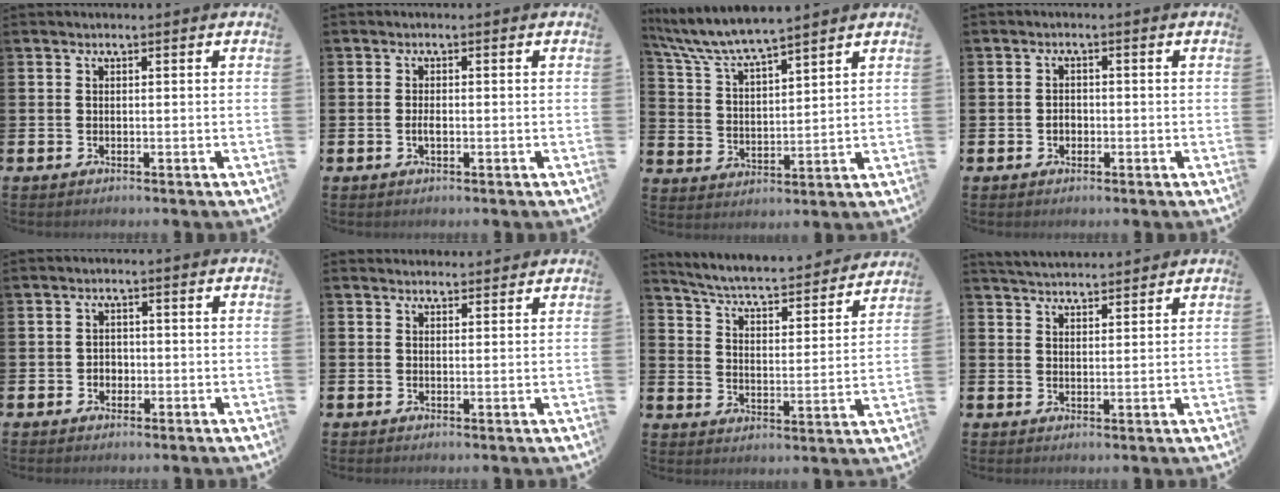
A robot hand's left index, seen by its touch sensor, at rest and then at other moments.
{"total": 1.4, "force": [-0.3, 0.6, 1.3], "torque": [-0.018, -0.002, -0.007]}
{"total": 6.5, "force": [6.2, 0.4, 2.0], "torque": [-0.070, -0.035, 0.110]}
{"total": 1.6, "force": [-0.5, 1.3, 0.8], "torque": [-0.011, 0.004, -0.012]}
{"total": 1.7, "force": [-0.5, 1.6, 0.6], "torque": [-0.001, 0.000, -0.016]}
{"total": 2.1, "force": [2.0, 0.4, -0.1], "torque": [0.009, -0.009, 0.035]}
{"total": 5.5, "force": [5.2, 0.4, 1.7], "torque": [-0.060, -0.046, 0.082]}
{"total": 3.9, "force": [3.8, 0.3, 0.1], "torque": [-0.009, -0.019, 0.070]}